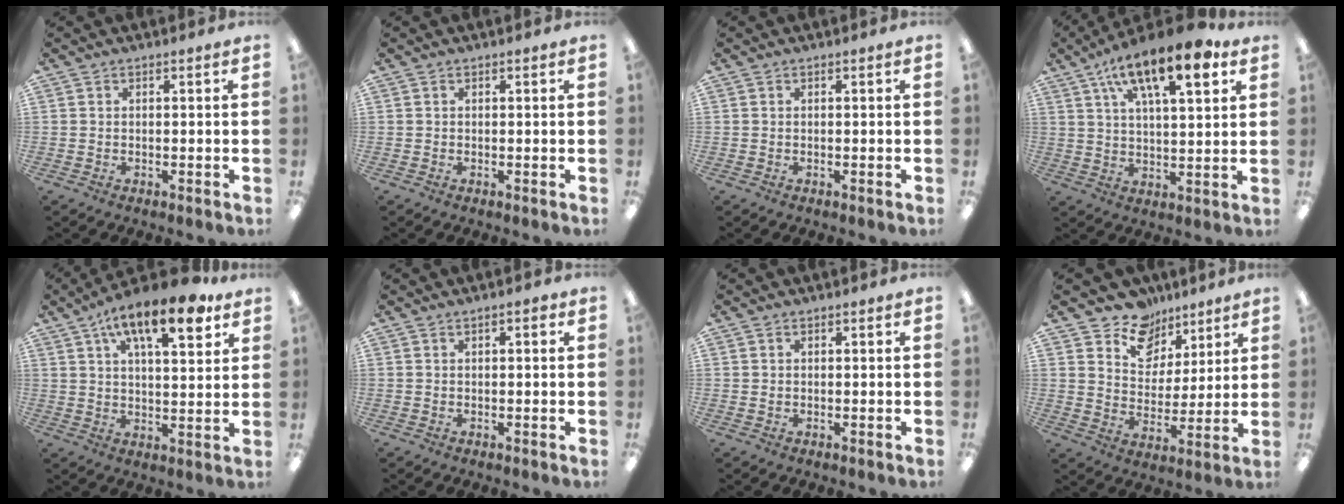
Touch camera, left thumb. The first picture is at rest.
{"total": 0.0}
{"total": 0.0}
{"total": 16.6, "force": [9.1, 5.9, 12.5], "torque": [-0.193, -0.036, 0.147]}
{"total": 15.5, "force": [8.7, 5.8, 11.4], "torque": [-0.167, -0.039, 0.139]}
{"total": 1.4, "force": [0.6, 0.6, 1.1], "torque": [-0.015, 0.001, 0.008]}
{"total": 0.7, "force": [0.4, 0.5, 0.3], "torque": [-0.007, 0.003, 0.006]}
{"total": 11.1, "force": [8.3, 7.1, 1.8], "torque": [-0.036, -0.066, 0.157]}